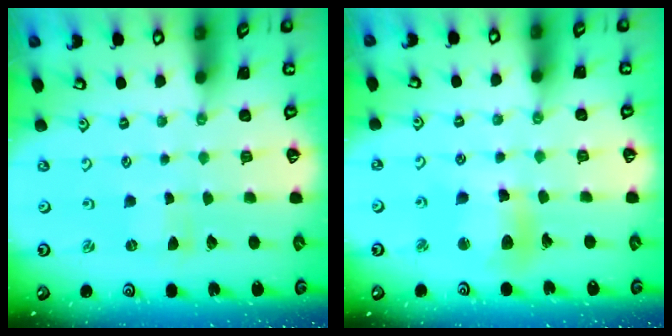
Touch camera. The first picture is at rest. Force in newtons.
{"total": 11.3, "press": 11.1, "slide": 2.2}